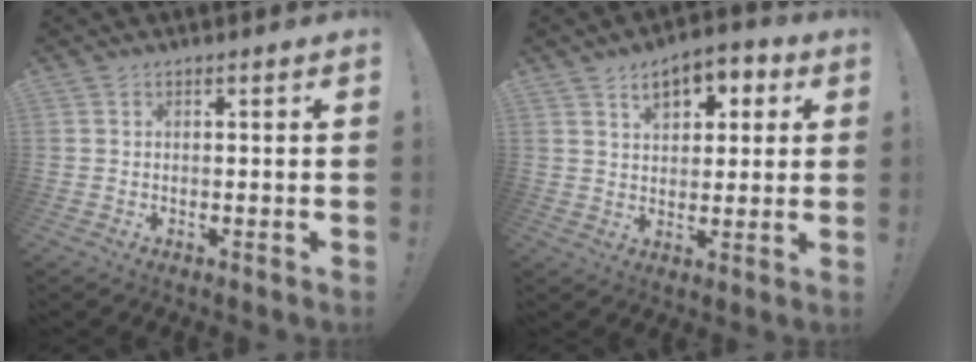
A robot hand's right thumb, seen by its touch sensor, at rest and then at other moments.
{"total": 8.8, "force": [4.2, 5.6, 5.4], "torque": [-0.078, -0.009, 0.073]}